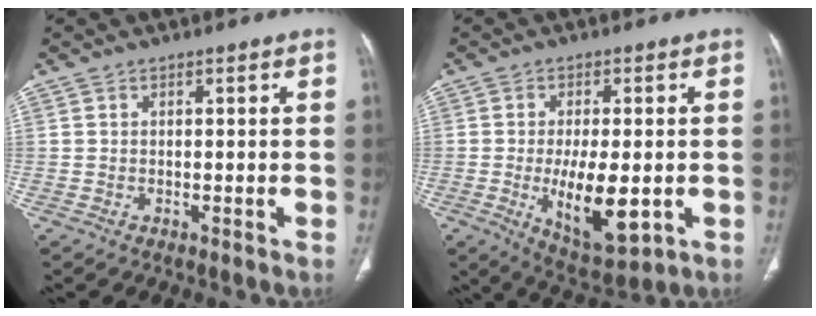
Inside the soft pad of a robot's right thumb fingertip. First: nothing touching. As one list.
[{"total": 12.5, "force": [-2.4, 5.4, 11.0], "torque": [-0.169, -0.017, -0.026]}]